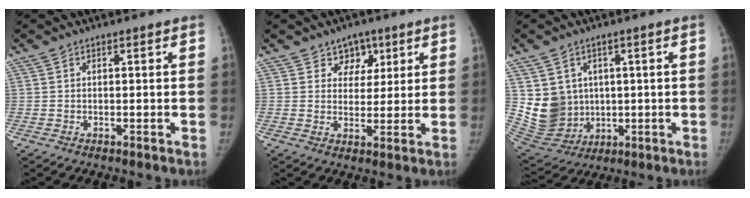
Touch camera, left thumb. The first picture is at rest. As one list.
[{"total": 5.4, "force": [3.1, 4.3, 1.1], "torque": [0.019, -0.013, 0.046]}, {"total": 11.2, "force": [1.6, 10.1, 4.4], "torque": [-0.055, -0.008, 0.063]}]